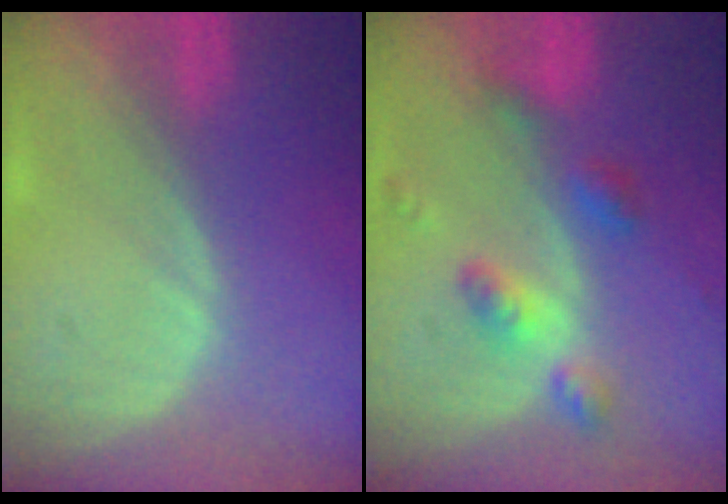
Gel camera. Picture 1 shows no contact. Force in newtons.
{"total": 6.0, "press": 5.3, "slide": 2.8}